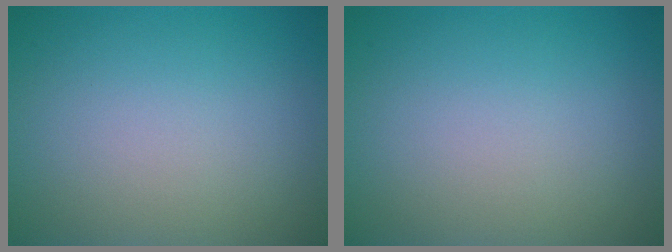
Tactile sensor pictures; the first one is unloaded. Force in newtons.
{"total": 0.0}